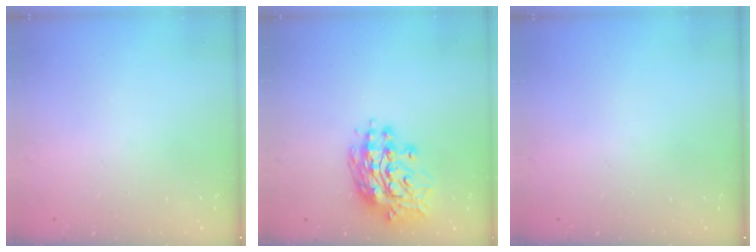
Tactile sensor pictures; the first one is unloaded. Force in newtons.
{"total": 14.9, "press": 14.8, "slide": 1.5}
{"total": 0.0}